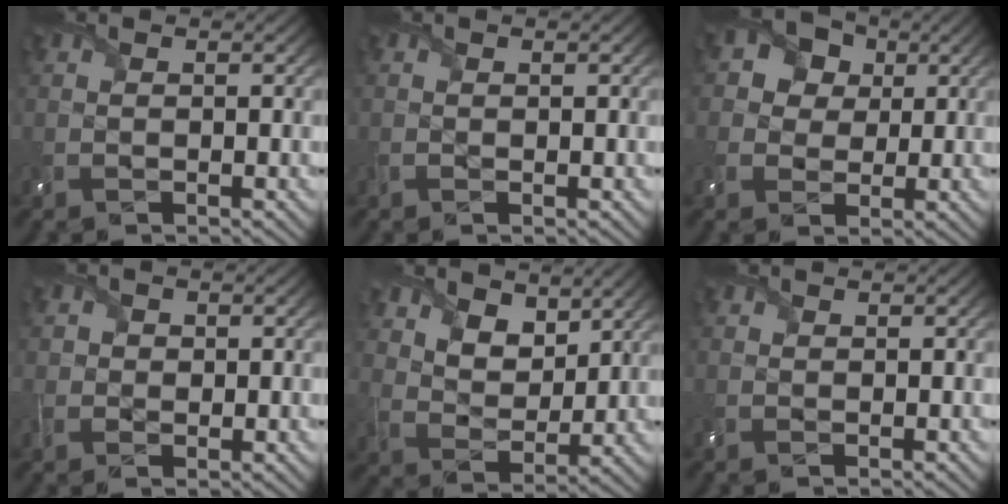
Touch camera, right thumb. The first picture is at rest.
{"total": 0.5, "force": [0.3, -0.3, -0.4], "torque": [0.011, 0.005, 0.005]}
{"total": 6.5, "force": [2.4, 5.5, 2.4], "torque": [-0.071, 0.015, 0.028]}
{"total": 1.7, "force": [0.6, 1.5, -0.2], "torque": [0.006, 0.004, 0.011]}
{"total": 7.0, "force": [5.2, 4.2, 2.4], "torque": [-0.063, -0.017, 0.094]}
{"total": 0.7, "force": [0.7, 0.3, 0.1], "torque": [-0.003, 0.004, 0.014]}